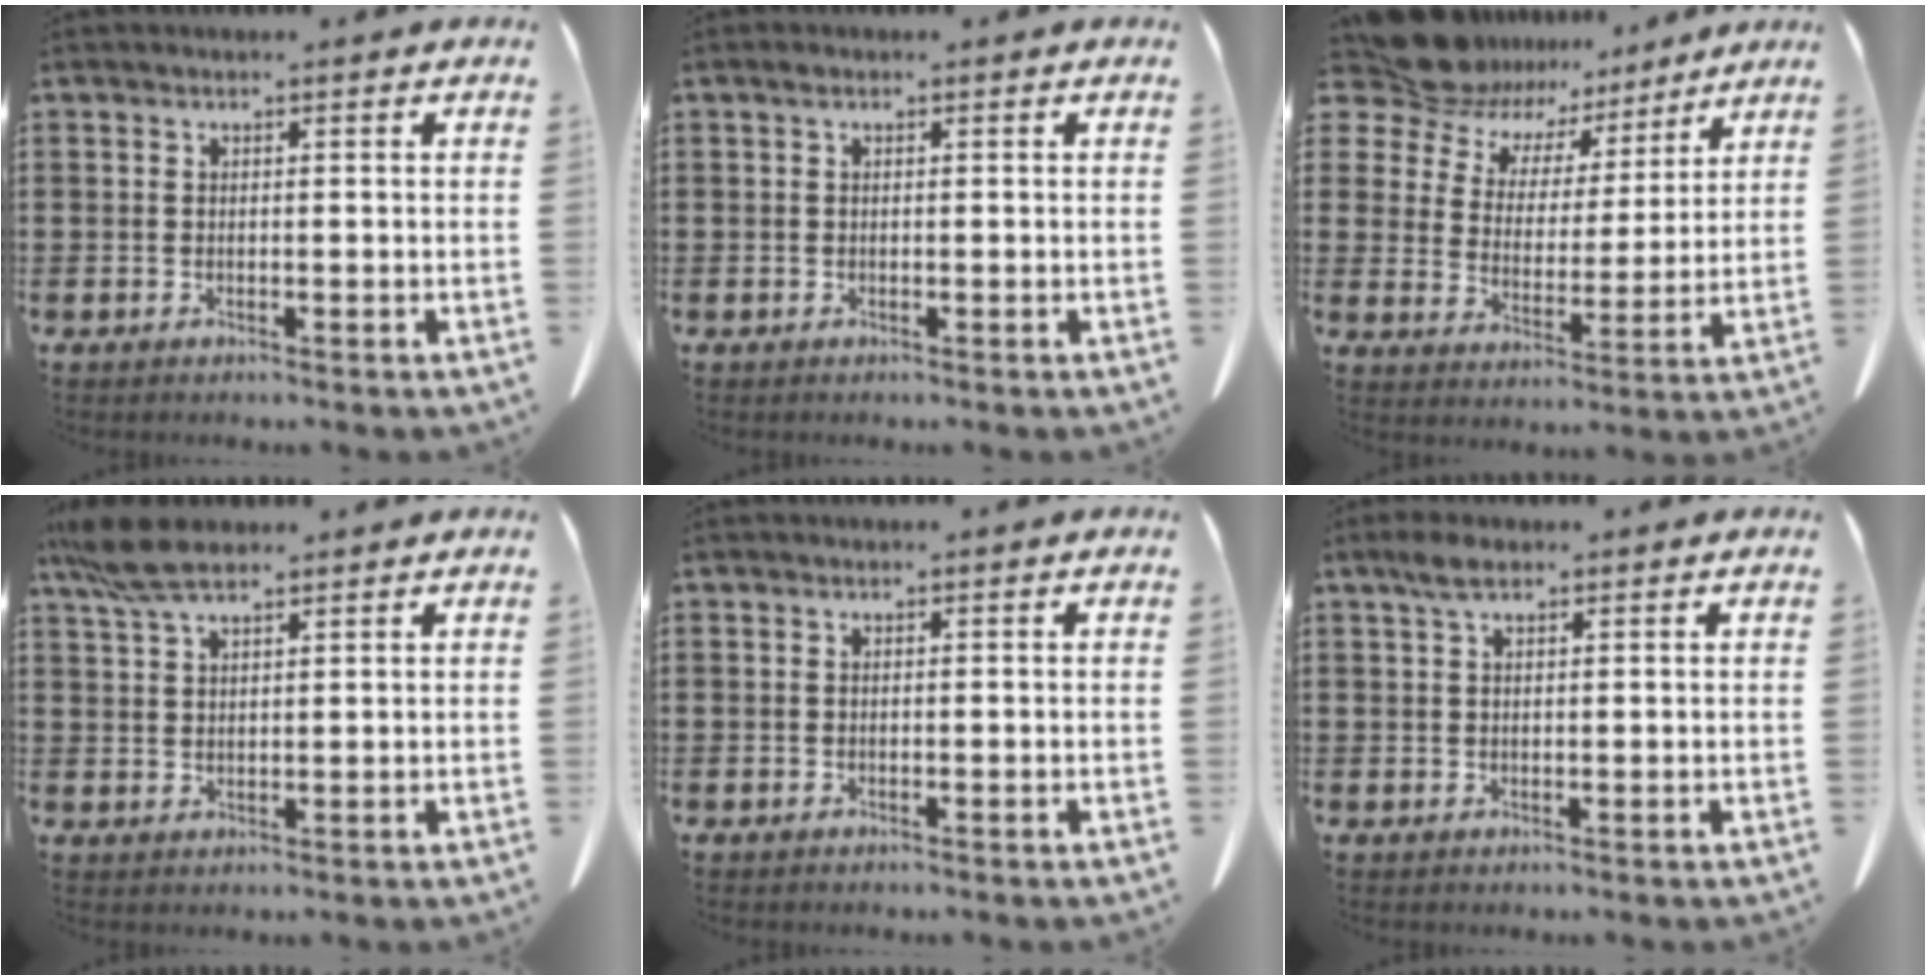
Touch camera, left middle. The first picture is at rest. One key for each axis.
{"total": 0.5, "fx": 0.2, "fy": 0.4, "fz": 0.3, "tx": -0.008, "ty": 0.003, "tz": 0.004}
{"total": 9.8, "fx": 8.9, "fy": 3.9, "fz": 1.4, "tx": -0.081, "ty": -0.048, "tz": 0.169}
{"total": 6.8, "fx": 4.8, "fy": 2.0, "fz": 4.3, "tx": -0.101, "ty": -0.003, "tz": 0.089}
{"total": 0.0}
{"total": 2.7, "fx": 1.6, "fy": 1.1, "fz": 1.9, "tx": -0.043, "ty": 0.005, "tz": 0.029}